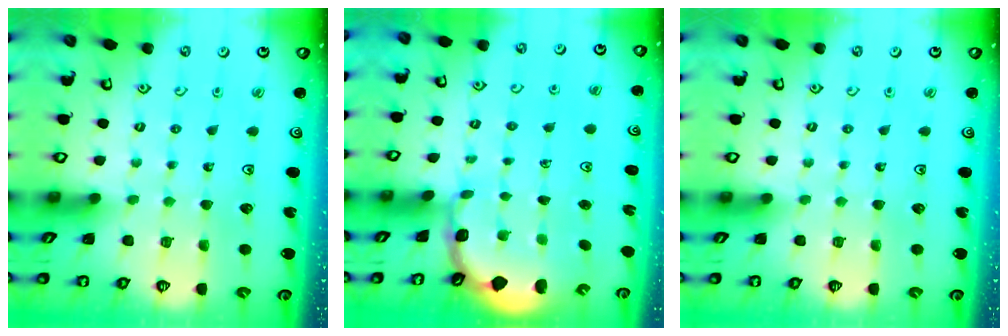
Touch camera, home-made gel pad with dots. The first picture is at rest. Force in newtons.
{"total": 1.8, "press": 1.7, "slide": 0.5}
{"total": 0.0}